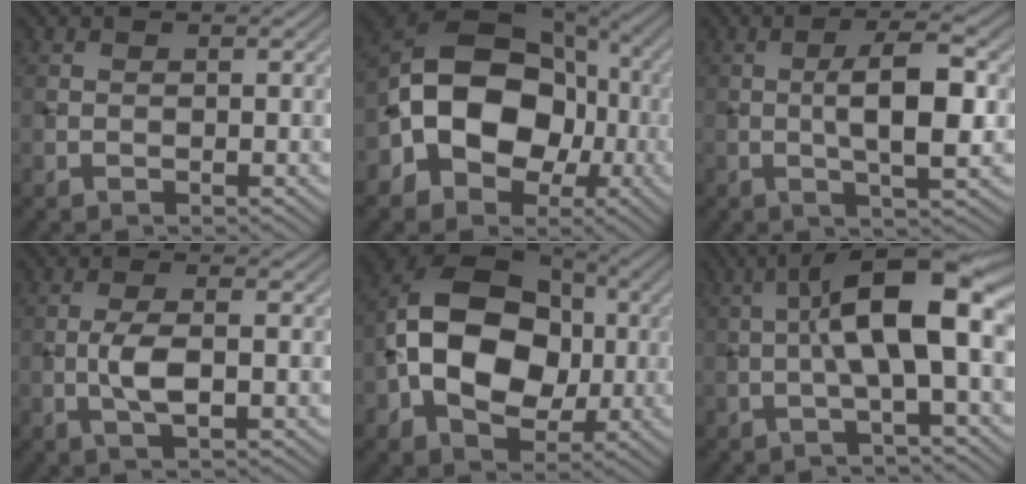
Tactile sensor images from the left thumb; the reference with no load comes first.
{"total": 14.1, "force": [-3.0, 10.4, 9.0], "torque": [-0.155, 0.003, -0.074]}
{"total": 6.7, "force": [-0.1, 1.7, 6.5], "torque": [-0.109, 0.007, -0.003]}
{"total": 4.3, "force": [-0.7, 1.3, 4.0], "torque": [-0.088, 0.001, -0.018]}
{"total": 14.6, "force": [-1.0, 10.2, 10.3], "torque": [-0.190, 0.016, -0.031]}
{"total": 10.1, "force": [-0.1, 2.5, 9.8], "torque": [-0.157, 0.028, -0.011]}